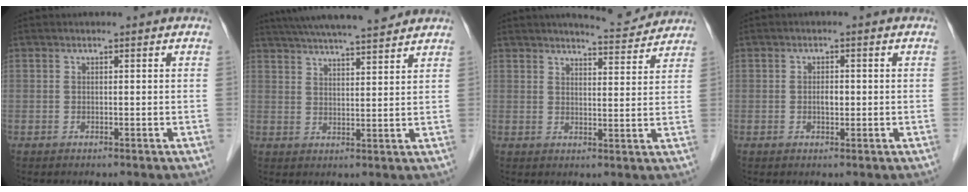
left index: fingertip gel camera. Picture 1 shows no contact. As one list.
[{"total": 14.9, "force": [13.3, 1.3, 6.7], "torque": [-0.116, 0.027, 0.199]}, {"total": 6.5, "force": [6.4, 0.7, 1.1], "torque": [-0.022, -0.004, 0.079]}, {"total": 2.0, "force": [-0.3, 1.1, 1.6], "torque": [-0.026, 0.003, -0.004]}]